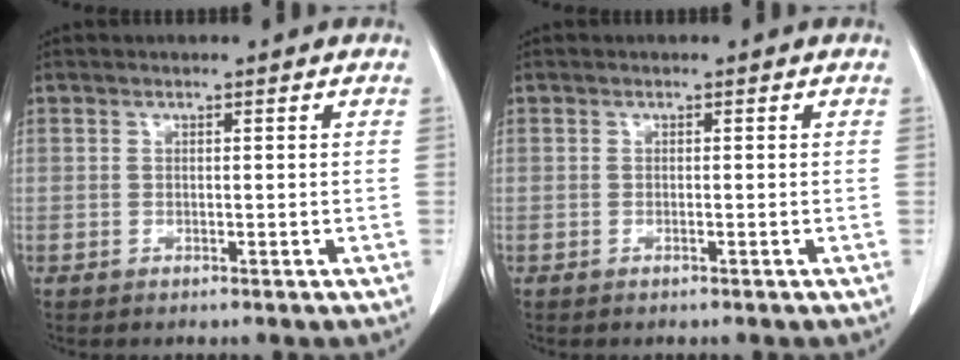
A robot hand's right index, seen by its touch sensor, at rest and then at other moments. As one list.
[{"total": 0.0}]